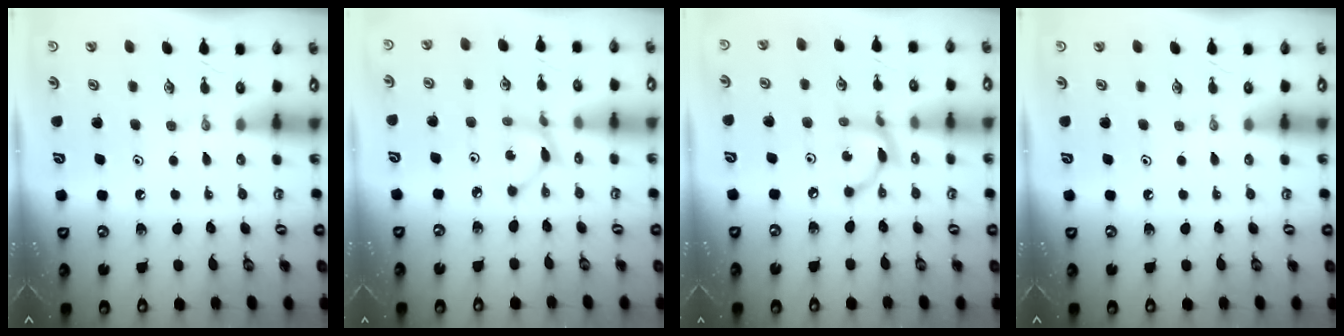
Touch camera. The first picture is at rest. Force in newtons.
{"total": 2.2, "press": 2.2, "slide": 0.1}
{"total": 6.0, "press": 6.0, "slide": 0.1}
{"total": 0.0}